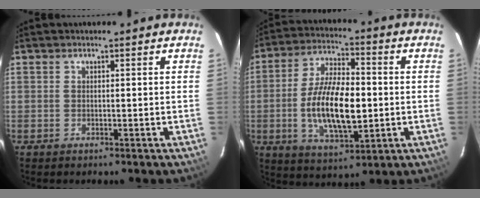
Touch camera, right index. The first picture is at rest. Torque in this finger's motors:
{"motor_torque": [1.64, -0.50, 1.05, 0.21]}